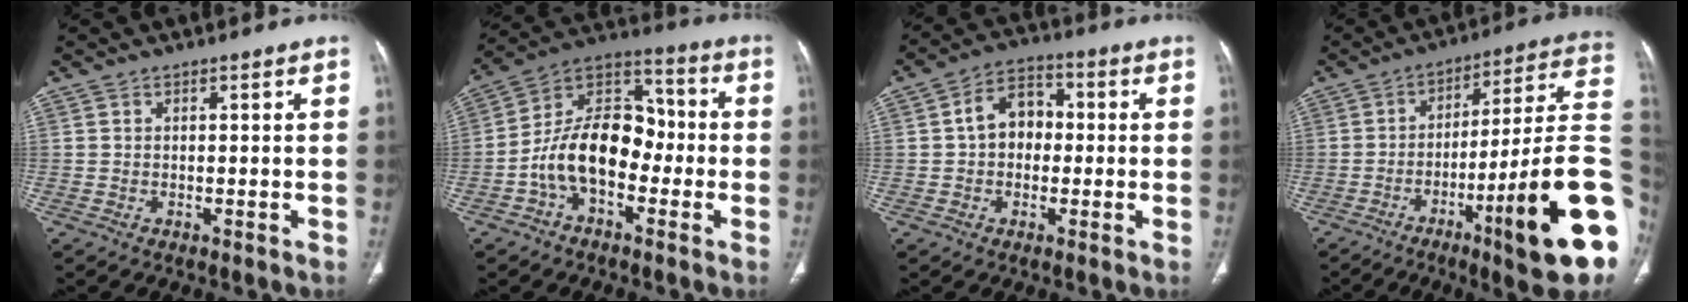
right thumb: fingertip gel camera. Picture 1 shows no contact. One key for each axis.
{"total": 15.2, "fx": -3.7, "fy": 9.6, "fz": 11.2, "tx": -0.172, "ty": 0.055, "tz": -0.076}
{"total": 8.0, "fx": 0.2, "fy": 6.1, "fz": 5.2, "tx": -0.056, "ty": 0.021, "tz": -0.007}
{"total": 24.7, "fx": -7.7, "fy": 3.1, "fz": 23.2, "tx": -0.275, "ty": 0.024, "tz": -0.112}